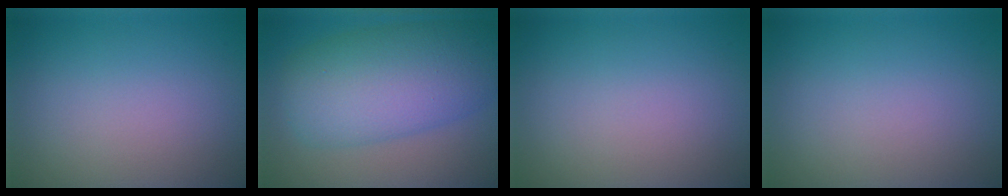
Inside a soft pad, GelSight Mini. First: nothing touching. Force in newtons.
{"total": 9.9, "press": 9.9, "slide": 0.3}
{"total": 0.0}
{"total": 0.0}